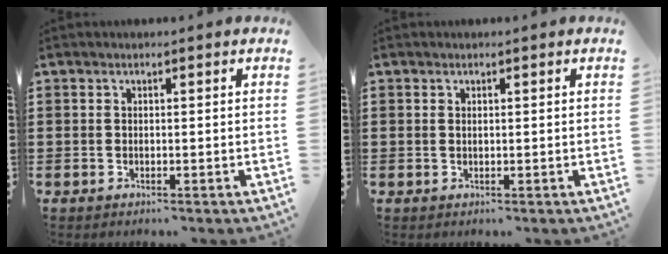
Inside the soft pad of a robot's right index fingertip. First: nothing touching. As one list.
[{"total": 0.0}]